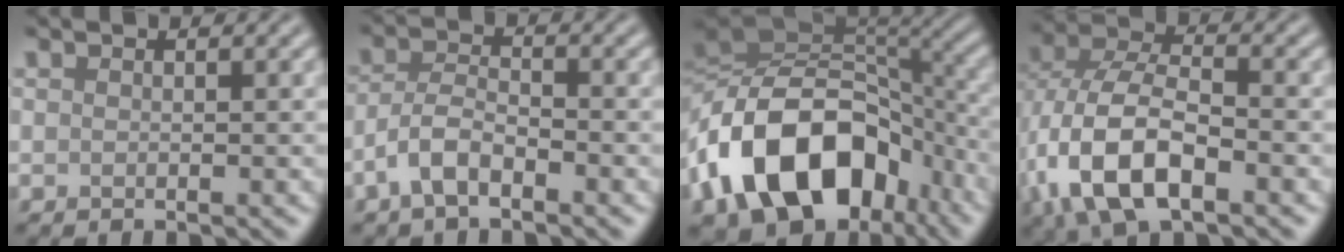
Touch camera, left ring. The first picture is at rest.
{"total": 3.5, "force": [-2.0, 1.4, 2.5], "torque": [-0.051, 0.007, -0.049]}
{"total": 15.5, "force": [-6.2, 10.3, 9.9], "torque": [-0.180, 0.014, -0.116]}
{"total": 10.0, "force": [-3.3, 5.3, 7.8], "torque": [-0.169, -0.003, -0.071]}